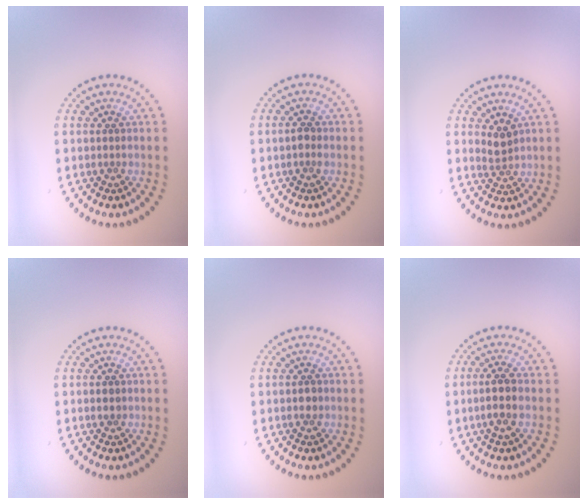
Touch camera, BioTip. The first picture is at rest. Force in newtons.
{"total": 0.8, "press": 0.8, "slide": 0.2}
{"total": 1.7, "press": 1.3, "slide": 1.1}
{"total": 1.2, "press": 1.2, "slide": 0.2}
{"total": 0.9, "press": 0.8, "slide": 0.1}
{"total": 2.4, "press": 2.2, "slide": 1.0}